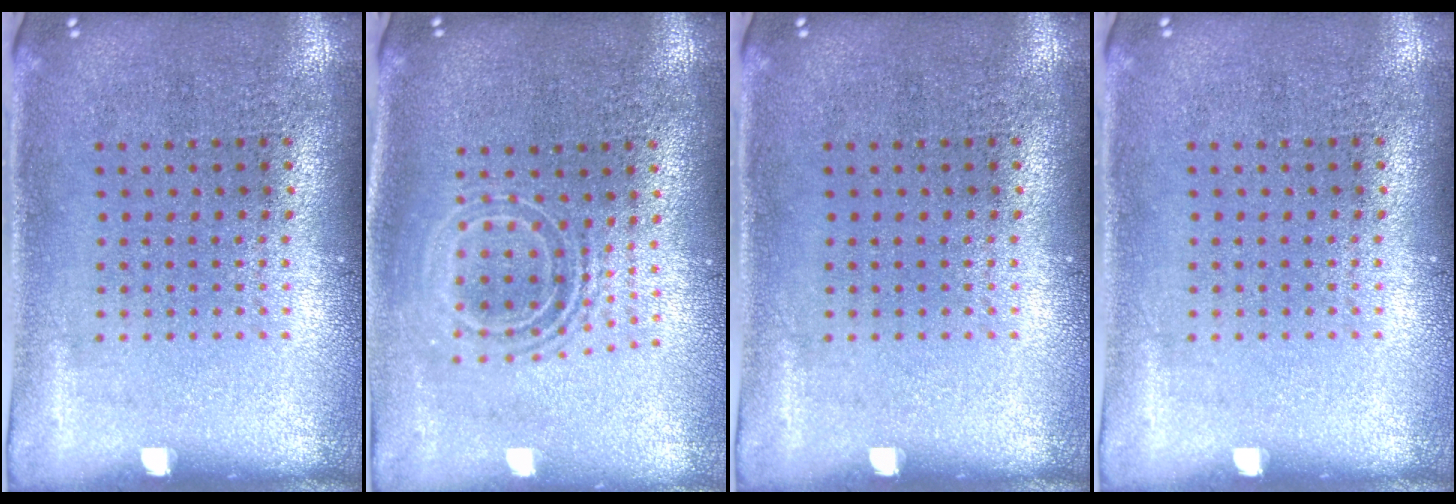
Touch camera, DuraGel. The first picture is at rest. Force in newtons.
{"total": 1.6, "press": 1.3, "slide": 1.0}
{"total": 0.0}
{"total": 0.0}